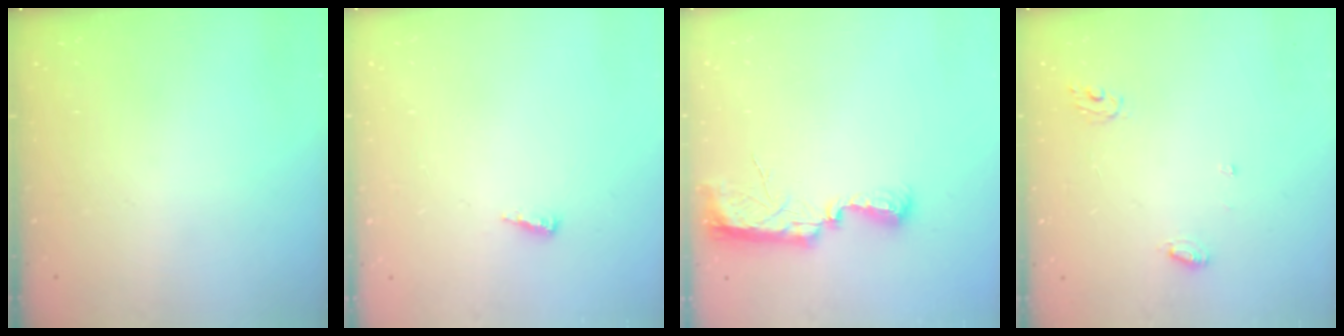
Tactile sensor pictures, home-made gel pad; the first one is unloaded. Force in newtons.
{"total": 2.5, "press": 2.5, "slide": 0.2}
{"total": 10.6, "press": 9.2, "slide": 5.3}
{"total": 5.1, "press": 5.1, "slide": 0.4}